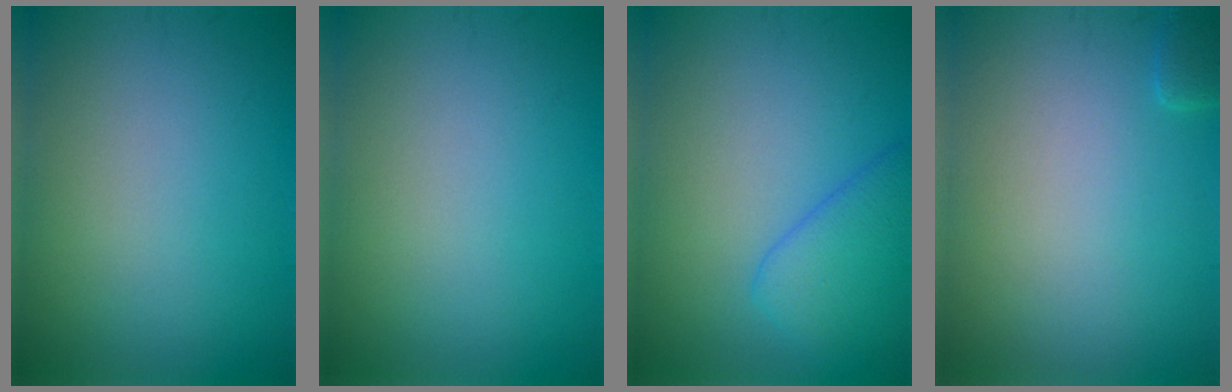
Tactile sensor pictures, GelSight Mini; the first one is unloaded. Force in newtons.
{"total": 0.0}
{"total": 3.9, "press": 3.9, "slide": 0.3}
{"total": 1.1, "press": 1.0, "slide": 0.1}